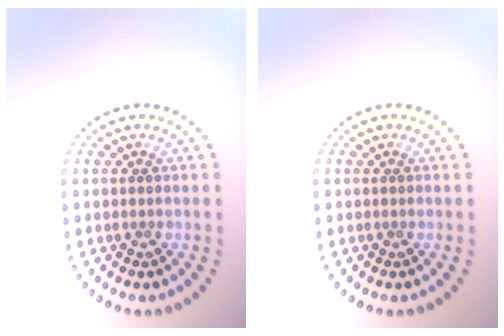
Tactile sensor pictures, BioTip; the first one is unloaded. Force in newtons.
{"total": 0.0}